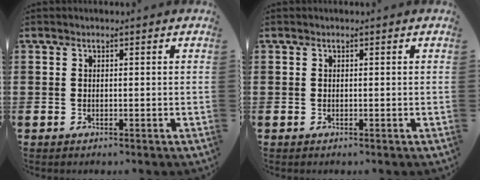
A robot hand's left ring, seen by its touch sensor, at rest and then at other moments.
{"total": 0.0}